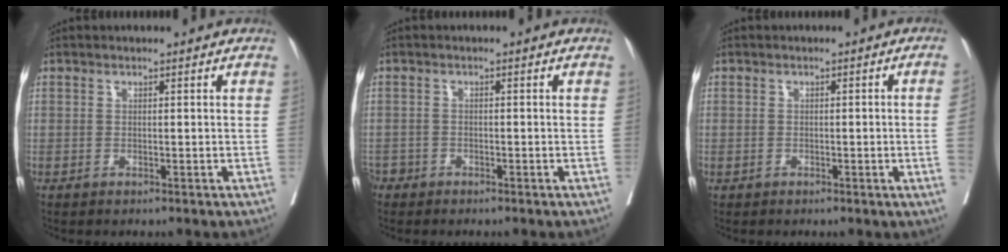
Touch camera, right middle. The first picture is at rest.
{"total": 2.1, "force": [-1.6, 1.3, 0.1], "torque": [-0.001, 0.003, -0.032]}
{"total": 2.7, "force": [-0.4, -0.5, 2.7], "torque": [-0.040, 0.006, 0.000]}